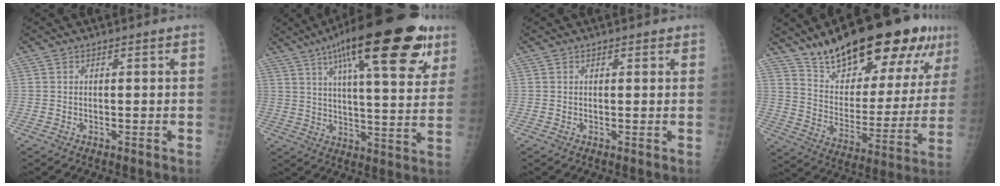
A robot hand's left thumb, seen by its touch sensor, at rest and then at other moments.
{"total": 26.6, "force": [14.1, 7.6, 21.2], "torque": [-0.299, -0.017, 0.208]}
{"total": 1.0, "force": [0.7, 0.5, 0.4], "torque": [0.002, -0.002, 0.004]}
{"total": 27.0, "force": [18.2, 9.2, 17.8], "torque": [-0.234, -0.064, 0.288]}